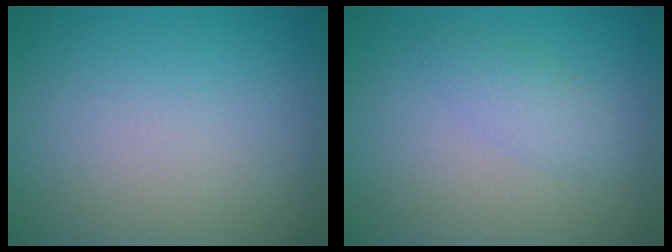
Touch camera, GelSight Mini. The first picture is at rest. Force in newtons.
{"total": 1.7, "press": 1.7, "slide": 0.0}